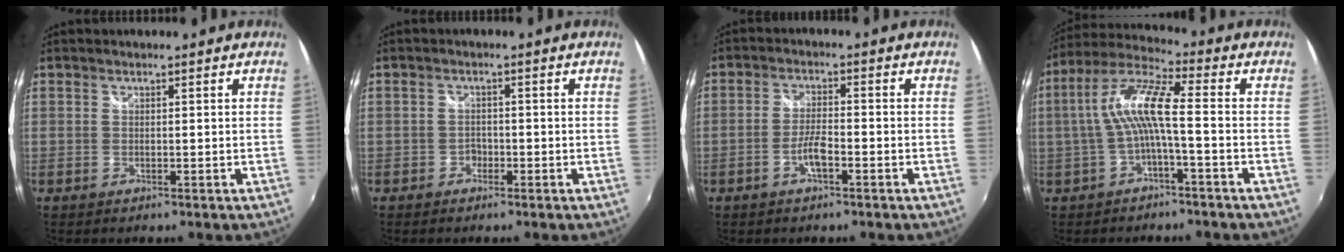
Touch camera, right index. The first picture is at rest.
{"total": 1.7, "force": [-1.1, 1.3, 0.2], "torque": [-0.004, 0.001, -0.019]}
{"total": 3.9, "force": [-2.1, 0.9, 3.1], "torque": [-0.071, 0.002, -0.039]}
{"total": 9.6, "force": [-1.3, 1.3, 9.4], "torque": [-0.200, 0.019, -0.022]}